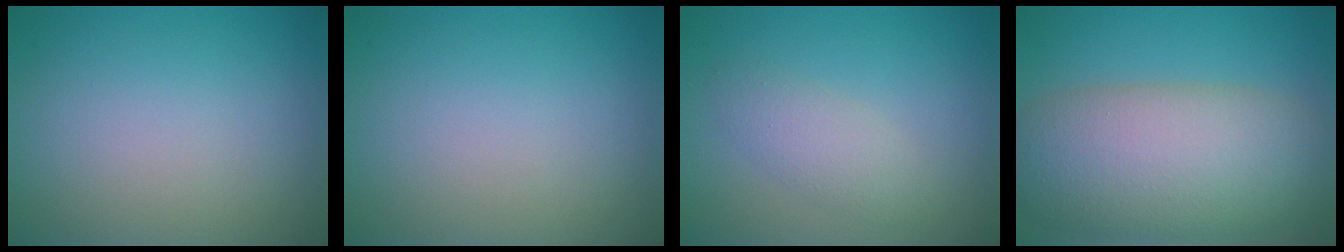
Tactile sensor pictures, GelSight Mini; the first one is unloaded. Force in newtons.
{"total": 0.0}
{"total": 2.4, "press": 2.4, "slide": 0.1}
{"total": 10.8, "press": 10.8, "slide": 0.5}